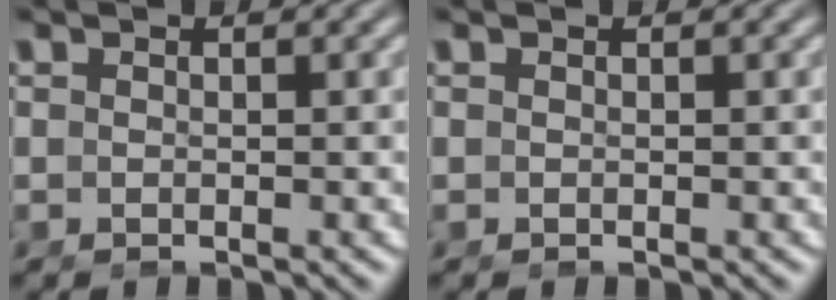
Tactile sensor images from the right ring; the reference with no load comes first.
{"total": 0.0}